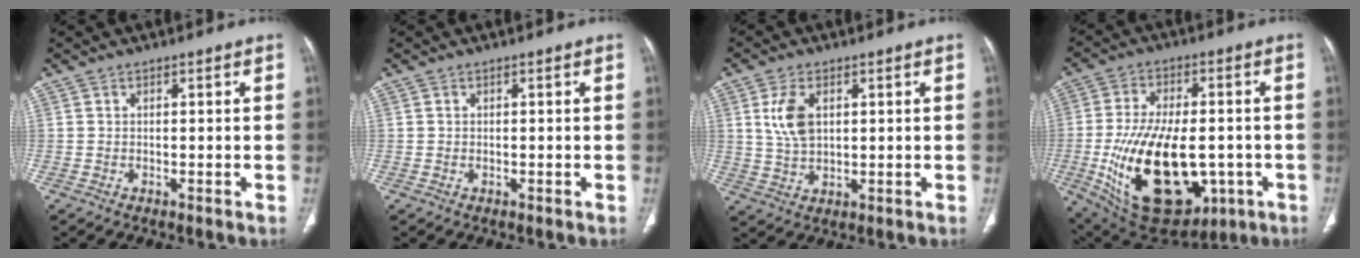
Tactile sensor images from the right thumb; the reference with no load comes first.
{"total": 0.0}
{"total": 6.9, "force": [1.9, 4.0, 5.2], "torque": [-0.103, -0.006, 0.044]}
{"total": 25.6, "force": [-5.4, 14.3, 20.5], "torque": [-0.376, -0.010, -0.052]}